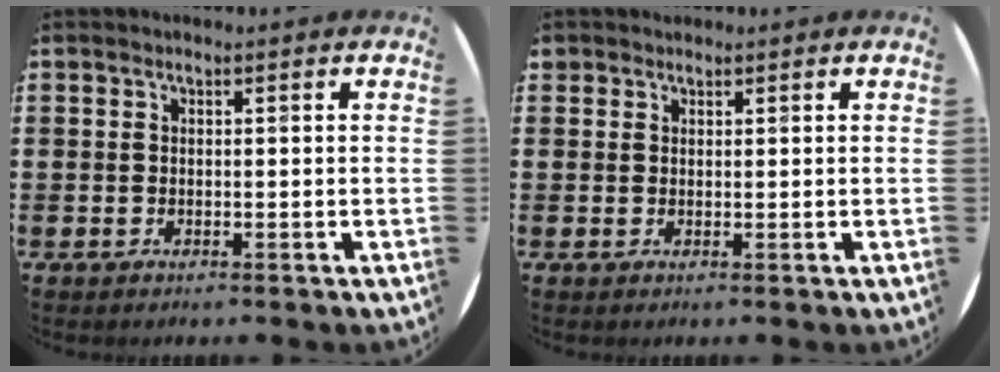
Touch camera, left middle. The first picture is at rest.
{"total": 0.9, "force": [0.8, 0.4, -0.1], "torque": [-0.001, 0.002, 0.016]}